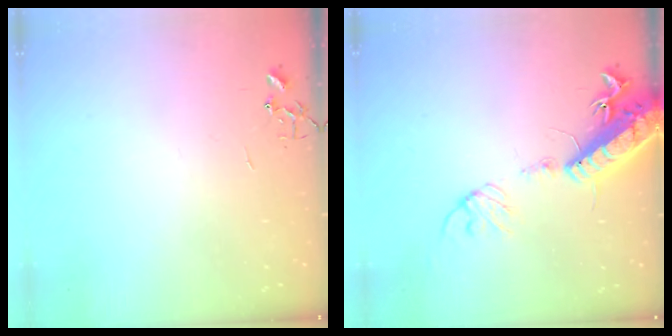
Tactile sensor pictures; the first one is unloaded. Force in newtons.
{"total": 17.2, "press": 16.7, "slide": 3.9}